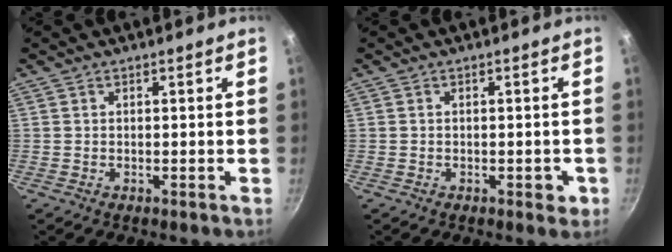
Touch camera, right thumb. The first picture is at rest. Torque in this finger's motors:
{"motor_torque": [0.16, 0.08, -0.25, 0.03, -0.02]}